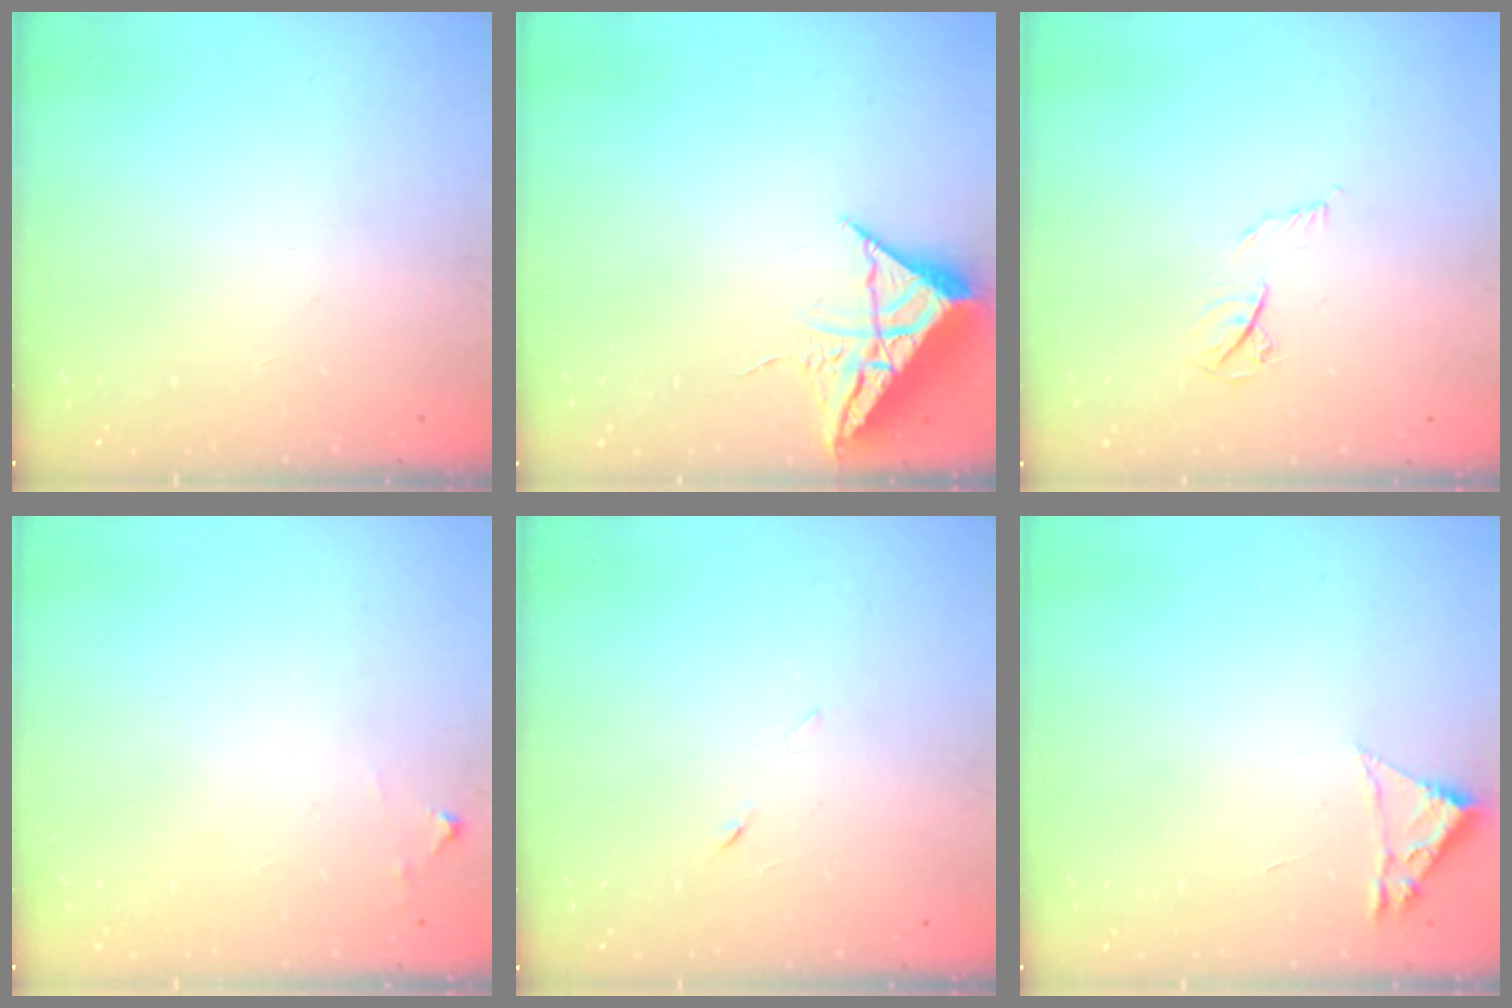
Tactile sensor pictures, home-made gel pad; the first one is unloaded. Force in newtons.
{"total": 10.0, "press": 9.9, "slide": 0.8}
{"total": 4.8, "press": 4.8, "slide": 0.6}
{"total": 4.4, "press": 4.4, "slide": 0.7}
{"total": 4.5, "press": 4.5, "slide": 0.6}
{"total": 1.8, "press": 1.8, "slide": 0.2}